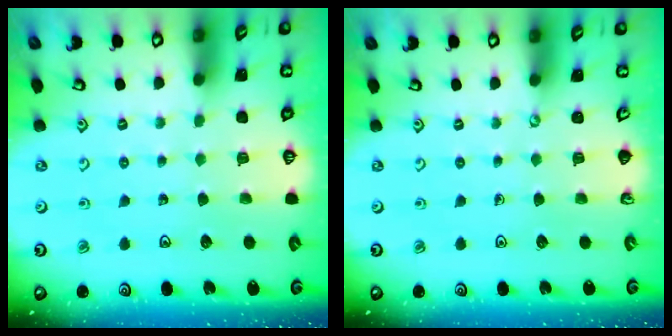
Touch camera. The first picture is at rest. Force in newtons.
{"total": 0.0}